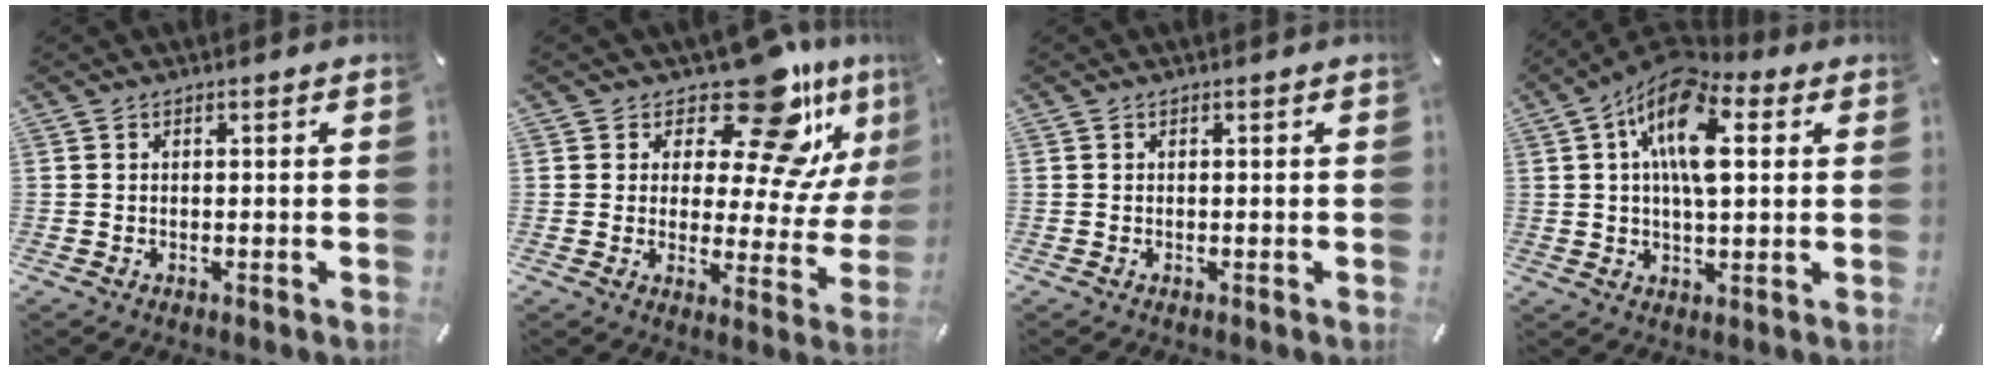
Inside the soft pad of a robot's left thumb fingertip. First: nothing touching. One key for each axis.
{"total": 18.0, "fx": 12.8, "fy": 6.3, "fz": 10.9, "tx": -0.157, "ty": -0.113, "tz": 0.209}
{"total": 0.0}
{"total": 14.7, "fx": 4.5, "fy": 7.1, "fz": 12.0, "tx": -0.225, "ty": -0.009, "tz": 0.076}